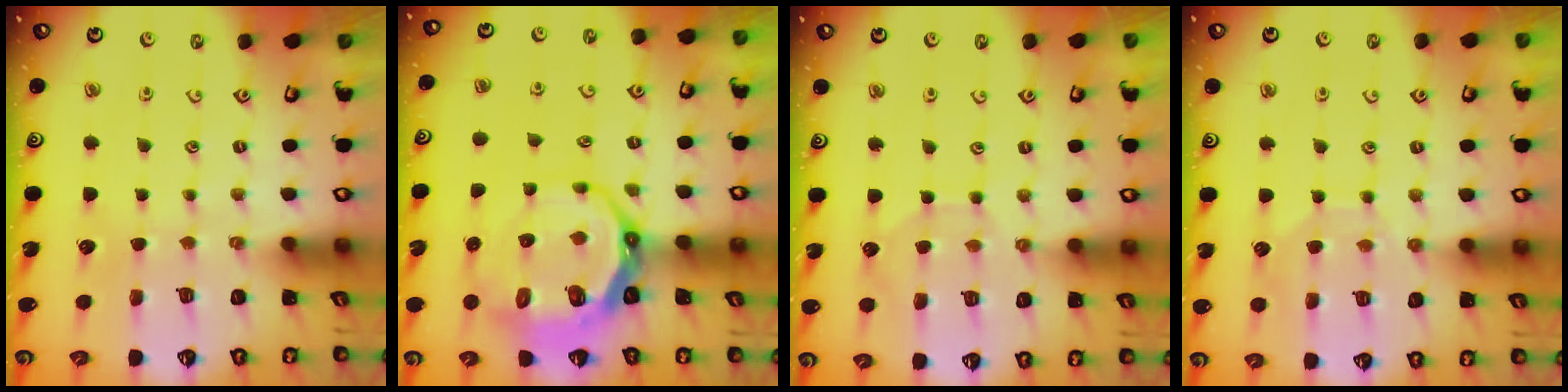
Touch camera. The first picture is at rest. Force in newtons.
{"total": 13.2, "press": 12.5, "slide": 4.3}
{"total": 6.3, "press": 6.2, "slide": 0.6}
{"total": 7.9, "press": 7.8, "slide": 0.5}